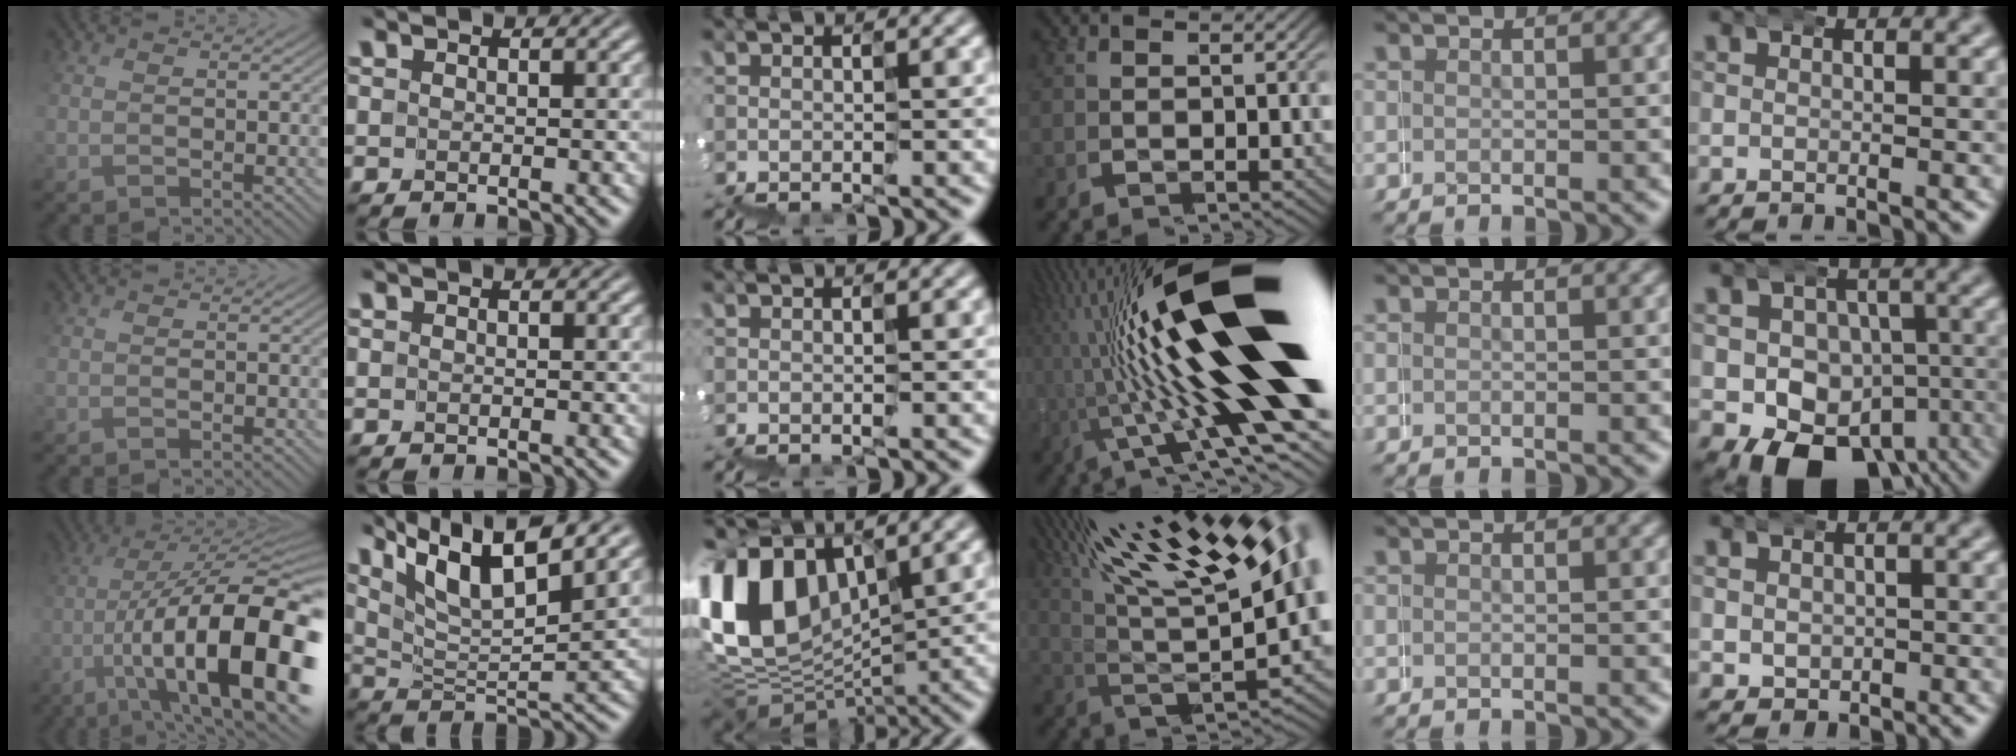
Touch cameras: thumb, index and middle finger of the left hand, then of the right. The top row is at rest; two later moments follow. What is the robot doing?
{"motion": "wrap", "object": "duck tape"}